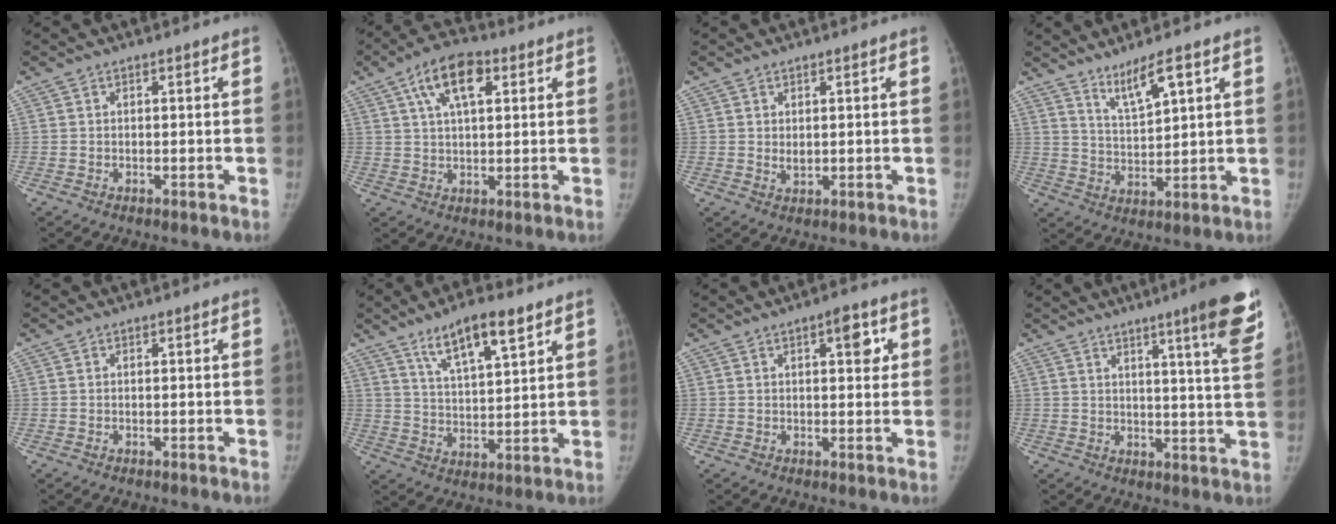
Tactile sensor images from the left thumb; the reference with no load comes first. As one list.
[{"total": 10.0, "force": [4.1, 4.7, 7.9], "torque": [-0.130, 0.007, 0.066]}, {"total": 1.7, "force": [0.4, 1.0, 1.4], "torque": [-0.017, -0.006, 0.009]}, {"total": 6.6, "force": [4.3, 1.0, 4.9], "torque": [-0.088, -0.034, 0.088]}, {"total": 0.0}, {"total": 10.9, "force": [7.0, 2.9, 7.9], "torque": [-0.124, -0.032, 0.125]}, {"total": 4.7, "force": [1.7, 1.9, 3.9], "torque": [-0.038, -0.002, 0.020]}, {"total": 12.3, "force": [7.4, 0.4, 9.7], "torque": [-0.119, -0.041, 0.090]}]